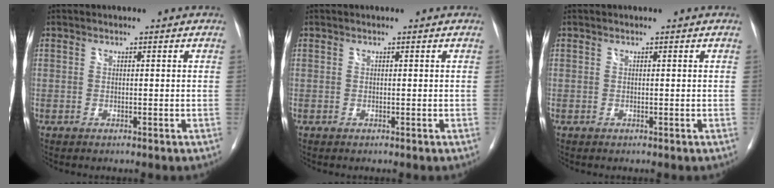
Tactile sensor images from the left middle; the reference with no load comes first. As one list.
[{"total": 0.0}, {"total": 0.0}]